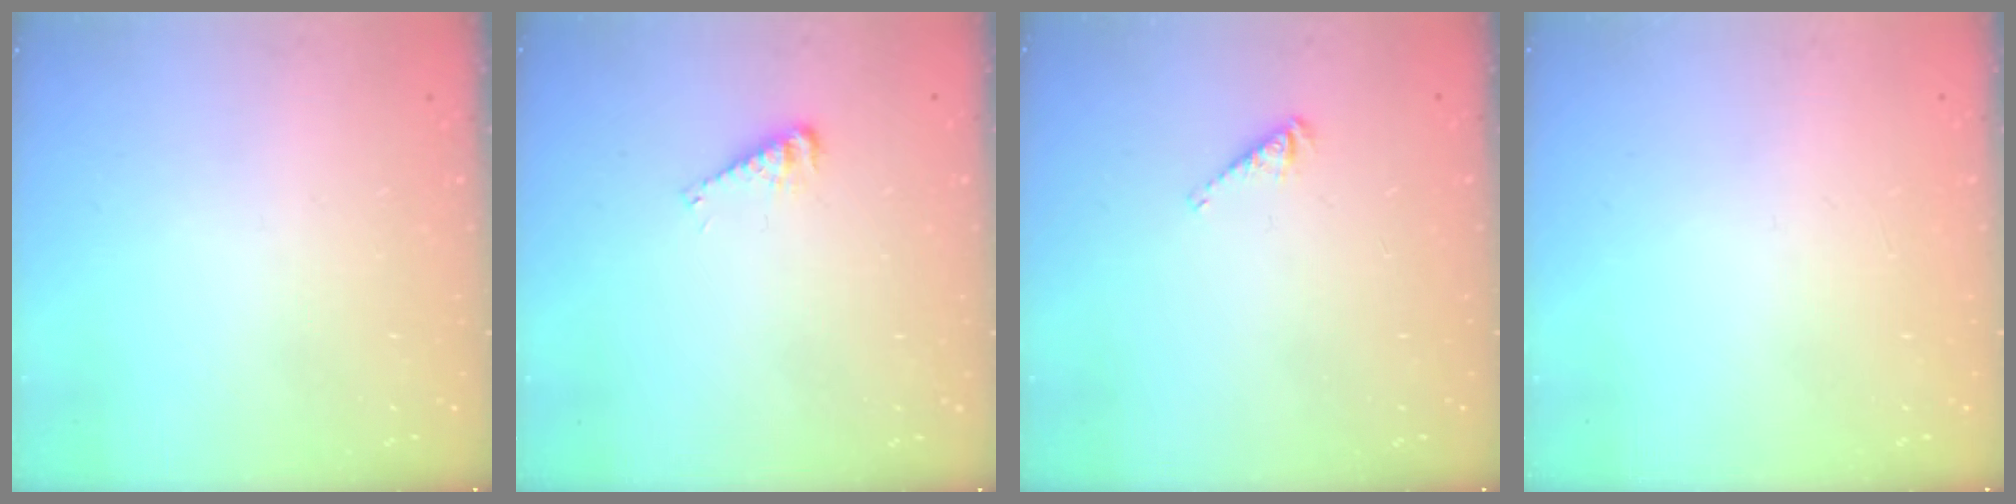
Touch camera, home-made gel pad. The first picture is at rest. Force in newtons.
{"total": 4.8, "press": 4.7, "slide": 0.5}
{"total": 2.6, "press": 2.6, "slide": 0.1}
{"total": 0.0}